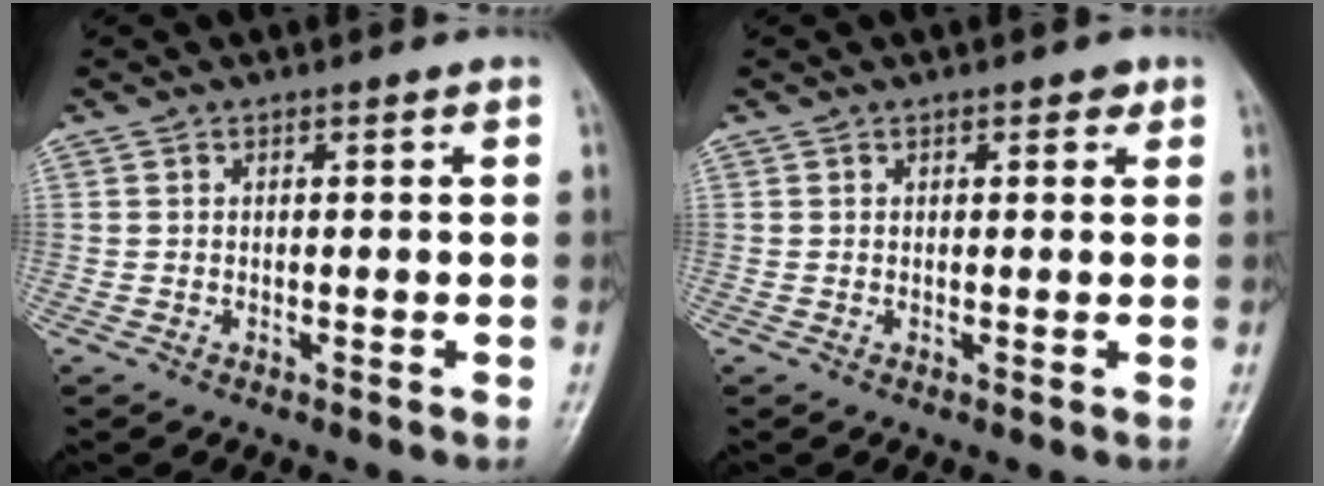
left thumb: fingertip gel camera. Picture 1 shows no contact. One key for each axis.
{"total": 1.8, "fx": 0.9, "fy": 1.1, "fz": 1.1, "tx": 0.000, "ty": -0.001, "tz": 0.010}